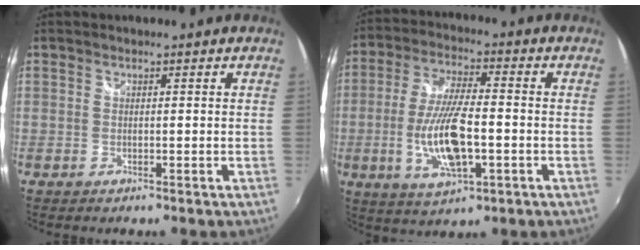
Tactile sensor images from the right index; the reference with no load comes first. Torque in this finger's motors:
{"motor_torque": [0.31, -0.21, 0.43, 0.18]}